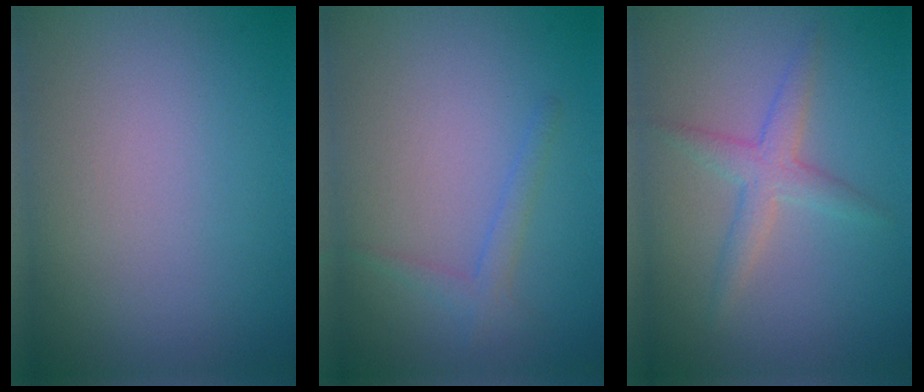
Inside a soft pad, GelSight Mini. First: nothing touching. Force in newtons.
{"total": 1.4, "press": 1.4, "slide": 0.1}
{"total": 2.4, "press": 2.4, "slide": 0.1}